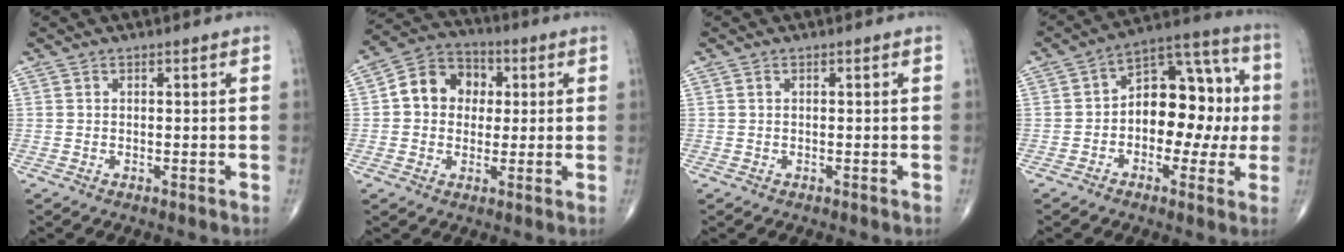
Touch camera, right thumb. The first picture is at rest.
{"total": 10.4, "force": [1.5, 8.6, 5.6], "torque": [-0.057, 0.020, 0.012]}
{"total": 0.0}
{"total": 15.0, "force": [-0.6, 9.6, 11.5], "torque": [-0.117, 0.053, -0.017]}